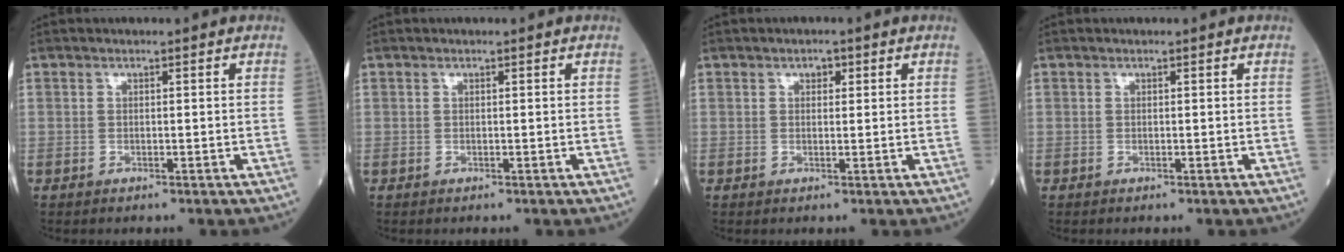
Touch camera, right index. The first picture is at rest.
{"total": 0.0}
{"total": 1.3, "force": [0.6, 0.8, 0.8], "torque": [-0.010, 0.002, 0.008]}
{"total": 0.0}